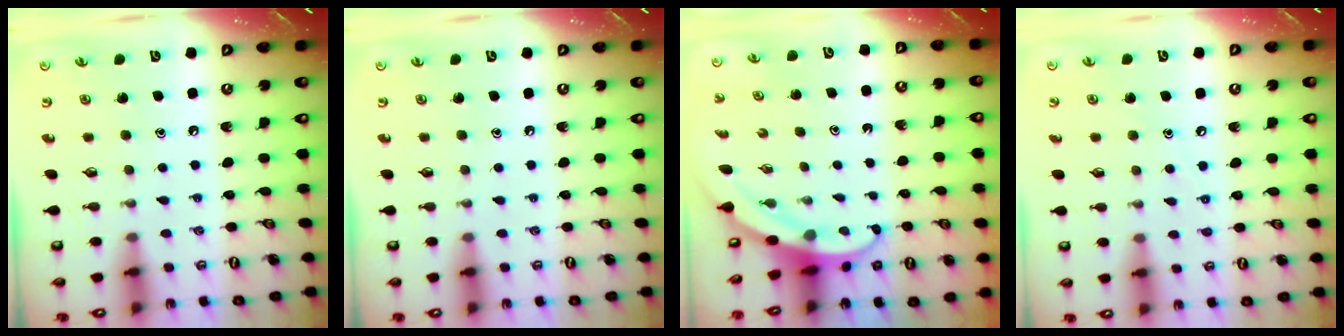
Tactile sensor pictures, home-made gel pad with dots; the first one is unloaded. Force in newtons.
{"total": 0.0}
{"total": 3.3, "press": 3.3, "slide": 0.1}
{"total": 5.3, "press": 5.3, "slide": 0.7}